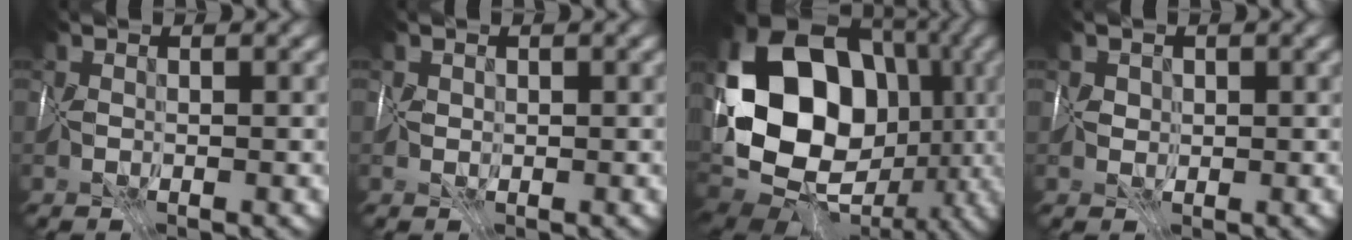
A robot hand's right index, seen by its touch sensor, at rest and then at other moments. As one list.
[{"total": 0.6, "force": [0.3, 0.5, -0.2], "torque": [0.005, 0.006, 0.000]}, {"total": 16.2, "force": [0.9, 12.5, 10.4], "torque": [-0.195, -0.005, 0.017]}, {"total": 1.1, "force": [0.6, 1.0, 0.0], "torque": [0.011, 0.018, 0.000]}]